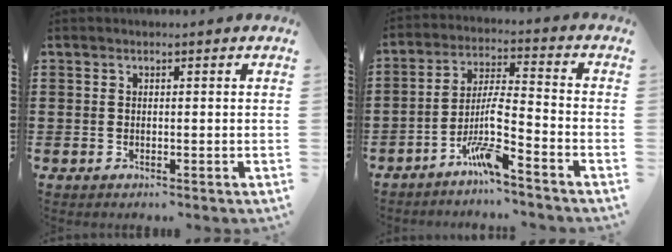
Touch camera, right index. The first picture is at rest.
{"total": 8.2, "force": [-5.5, 0.7, 6.1], "torque": [-0.137, -0.008, -0.111]}